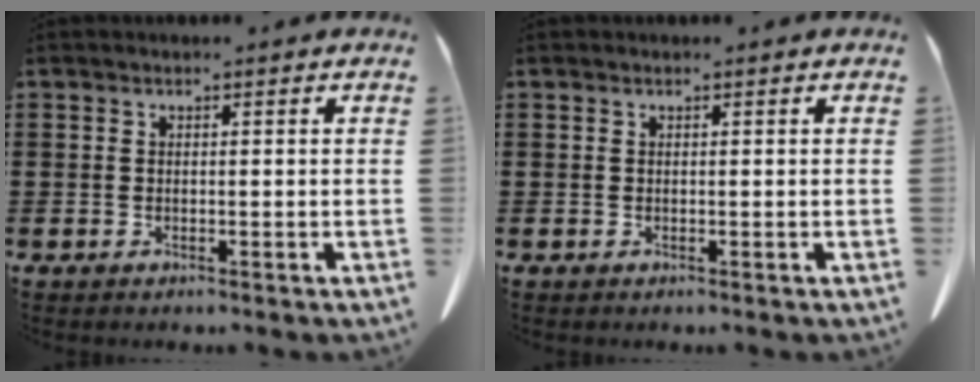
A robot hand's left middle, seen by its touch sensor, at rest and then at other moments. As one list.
[{"total": 0.0}]